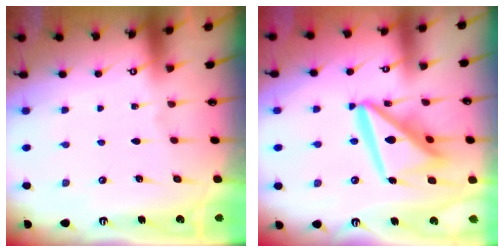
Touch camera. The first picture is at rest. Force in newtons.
{"total": 17.9, "press": 17.8, "slide": 1.9}